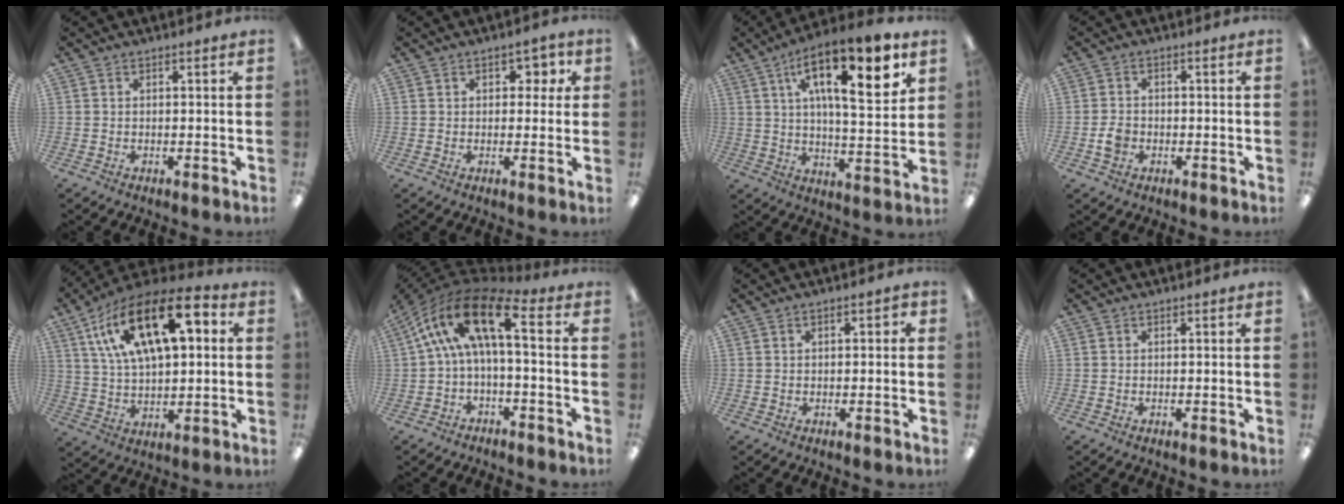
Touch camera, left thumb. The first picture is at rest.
{"total": 5.3, "force": [1.8, 3.1, 3.8], "torque": [-0.047, 0.000, 0.023]}
{"total": 19.6, "force": [9.7, 6.9, 15.5], "torque": [-0.235, -0.033, 0.145]}
{"total": 3.3, "force": [-0.8, 2.6, 1.9], "torque": [-0.033, 0.006, -0.013]}
{"total": 20.9, "force": [9.4, 10.1, 15.8], "torque": [-0.279, -0.026, 0.159]}
{"total": 17.1, "force": [2.9, 7.8, 14.9], "torque": [-0.277, -0.002, 0.049]}
{"total": 1.8, "force": [0.0, 1.1, 1.4], "torque": [-0.017, 0.003, -0.001]}
{"total": 0.0}